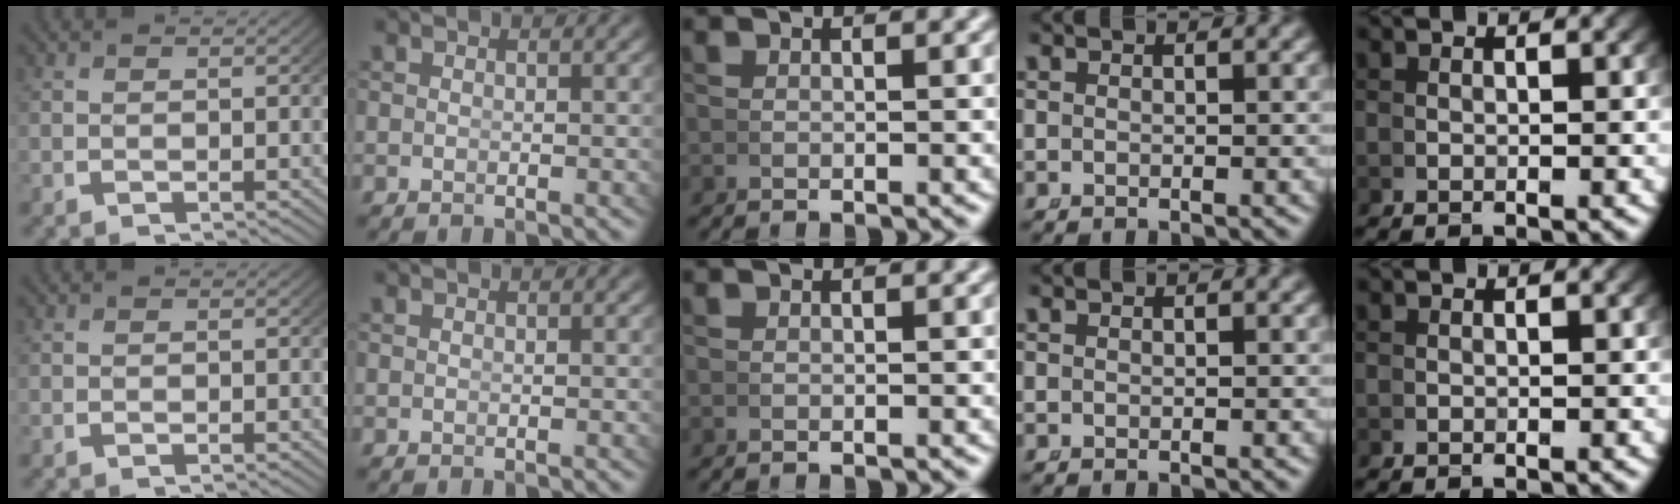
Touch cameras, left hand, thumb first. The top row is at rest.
{}